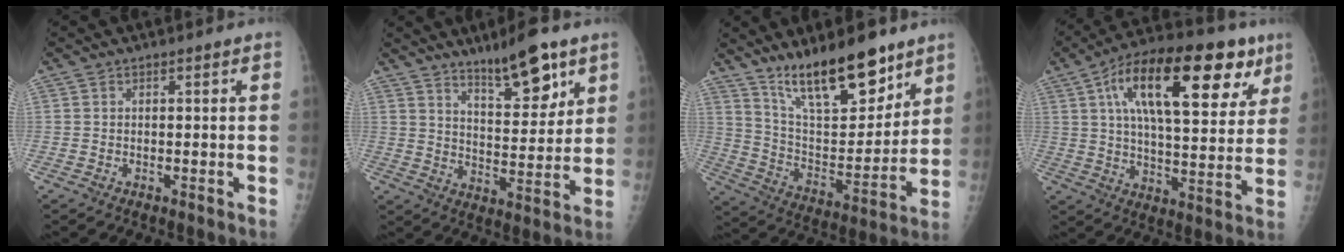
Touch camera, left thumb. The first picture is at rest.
{"total": 12.0, "force": [8.1, 3.5, 8.1], "torque": [-0.102, -0.055, 0.132]}
{"total": 18.5, "force": [13.3, 6.2, 11.4], "torque": [-0.138, -0.087, 0.236]}
{"total": 24.5, "force": [10.7, 10.5, 19.5], "torque": [-0.269, -0.001, 0.165]}